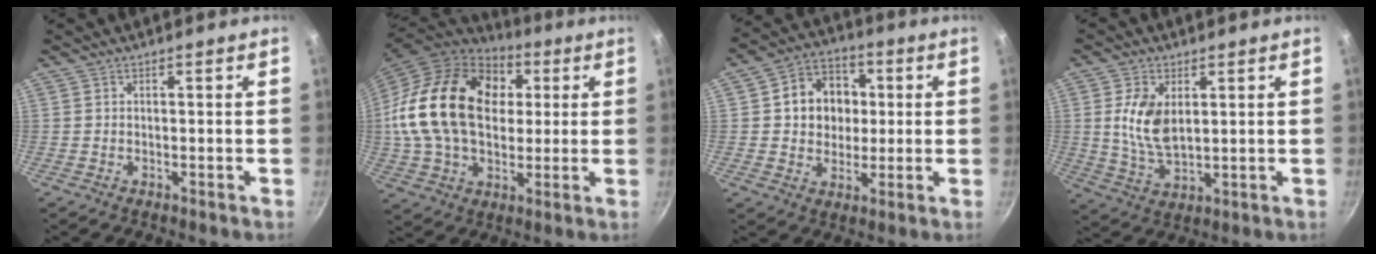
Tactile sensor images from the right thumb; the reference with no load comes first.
{"total": 26.6, "force": [4.5, 18.5, 18.6], "torque": [-0.320, 0.022, 0.075]}
{"total": 11.7, "force": [1.6, 10.0, 5.9], "torque": [-0.056, 0.011, 0.018]}
{"total": 8.8, "force": [1.9, 5.1, 6.9], "torque": [-0.132, -0.016, 0.043]}